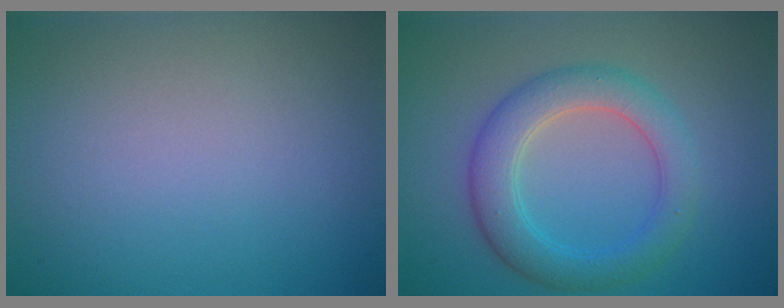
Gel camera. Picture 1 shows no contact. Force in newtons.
{"total": 4.7, "press": 4.7, "slide": 0.2}